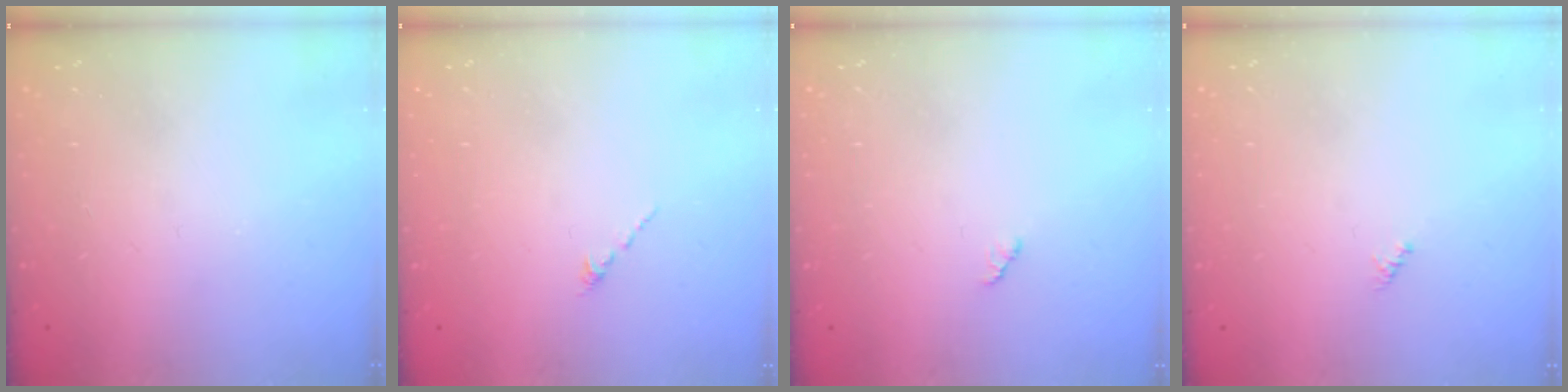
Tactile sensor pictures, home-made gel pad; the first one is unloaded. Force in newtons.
{"total": 0.0}
{"total": 2.1, "press": 2.1, "slide": 0.3}
{"total": 0.0}